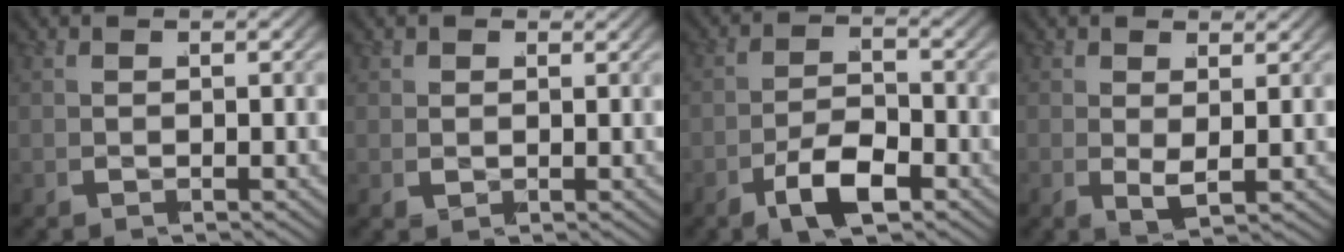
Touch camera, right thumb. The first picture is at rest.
{"total": 0.8, "force": [0.6, 0.6, 0.1], "torque": [-0.002, -0.006, 0.013]}
{"total": 4.2, "force": [-2.7, 1.9, 2.6], "torque": [-0.043, -0.013, -0.051]}
{"total": 1.1, "force": [0.6, 0.4, 0.8], "torque": [-0.013, -0.010, 0.011]}